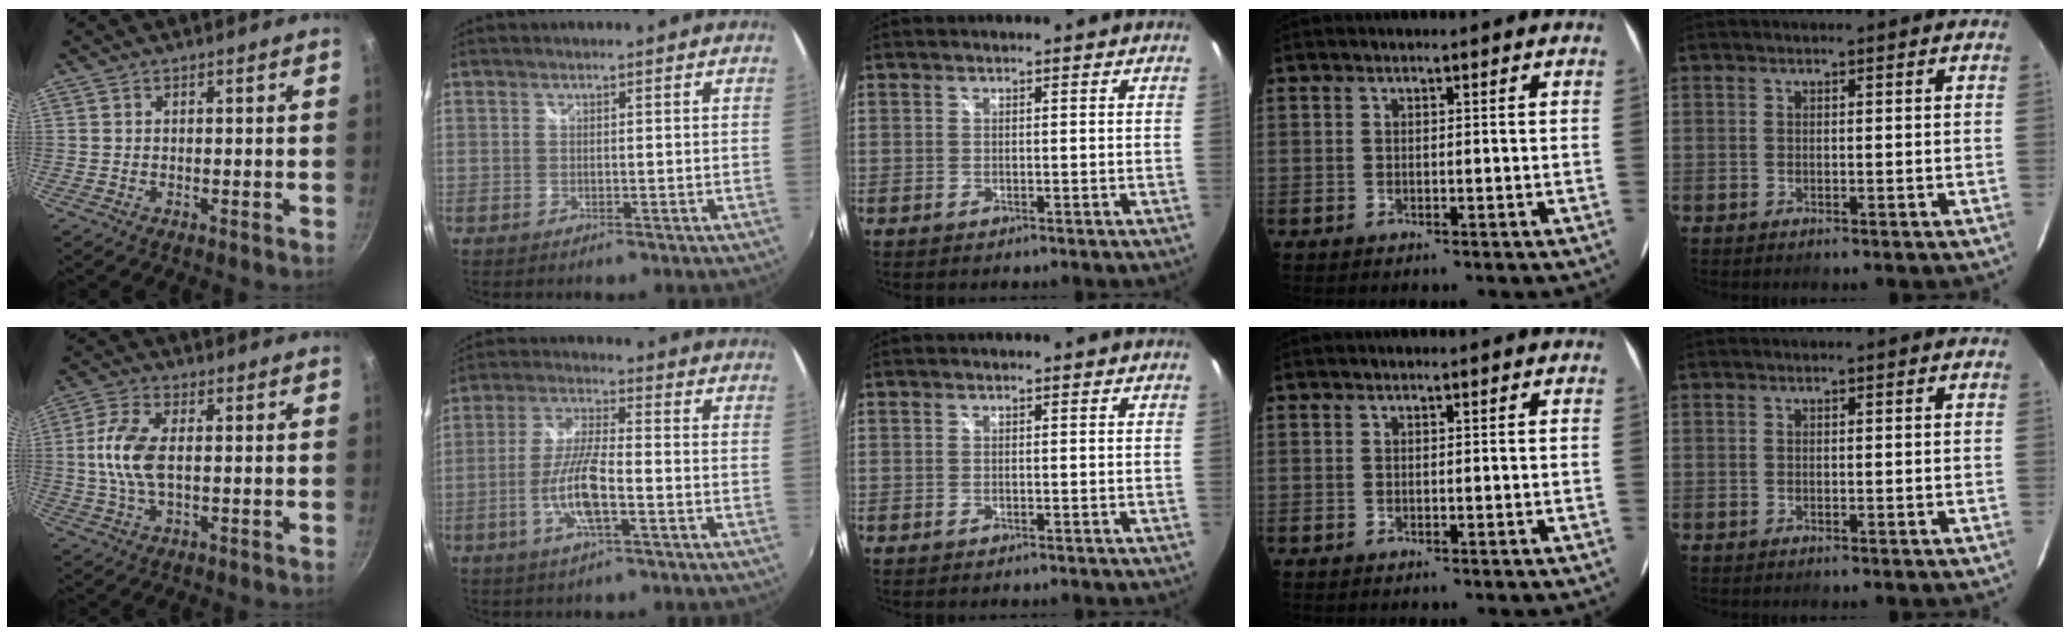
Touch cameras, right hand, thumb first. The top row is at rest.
{"thumb": {"total": 8.6, "force": [0.3, 4.3, 7.5], "torque": [-0.155, 0.012, -0.001]}, "index": {"total": 9.4, "force": [-3.3, 1.6, 8.6], "torque": [-0.177, -0.003, -0.064]}}